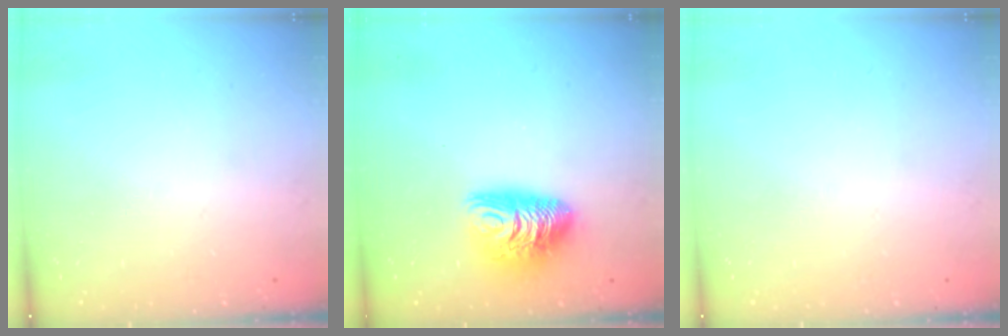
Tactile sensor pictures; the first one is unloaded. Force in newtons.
{"total": 10.7, "press": 10.6, "slide": 1.0}
{"total": 0.0}